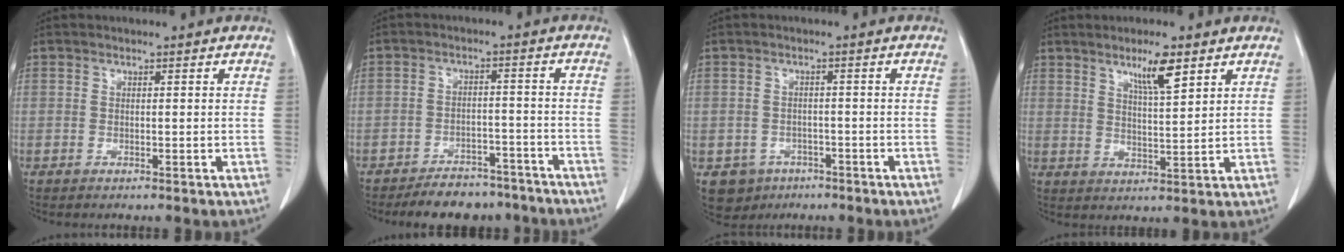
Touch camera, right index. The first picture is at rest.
{"total": 9.3, "force": [-8.2, 4.0, 2.1], "torque": [-0.010, 0.009, -0.114]}
{"total": 4.5, "force": [-2.5, 3.7, 0.7], "torque": [-0.006, 0.007, -0.029]}
{"total": 5.9, "force": [3.7, 0.5, 4.6], "torque": [-0.079, -0.005, 0.066]}